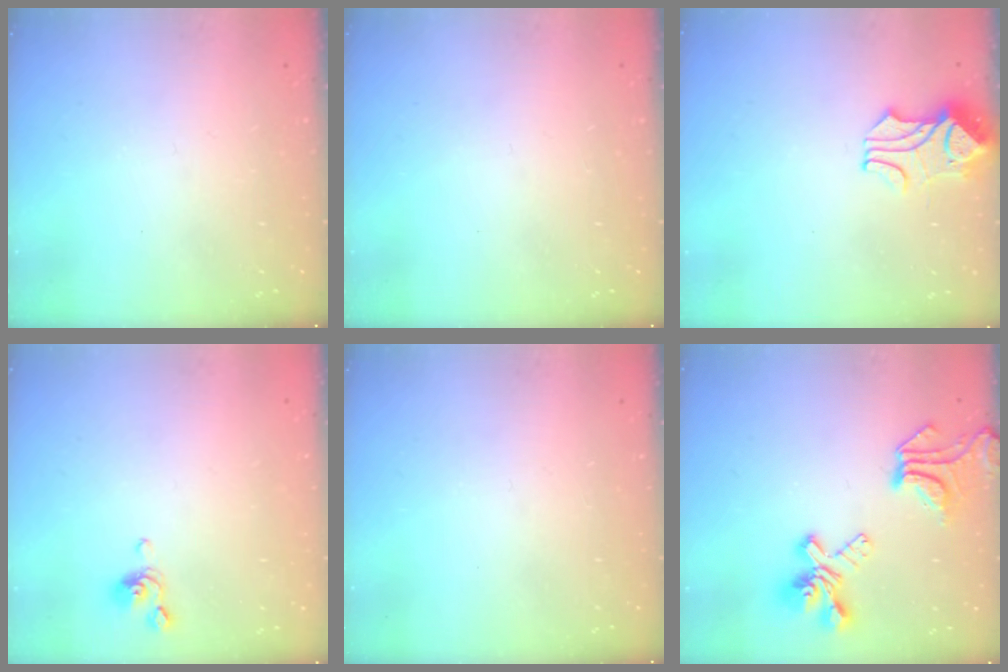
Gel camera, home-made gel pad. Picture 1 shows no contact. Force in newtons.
{"total": 0.0}
{"total": 1.8, "press": 1.4, "slide": 1.0}
{"total": 2.5, "press": 2.4, "slide": 0.6}
{"total": 0.0}
{"total": 9.0, "press": 8.8, "slide": 2.0}